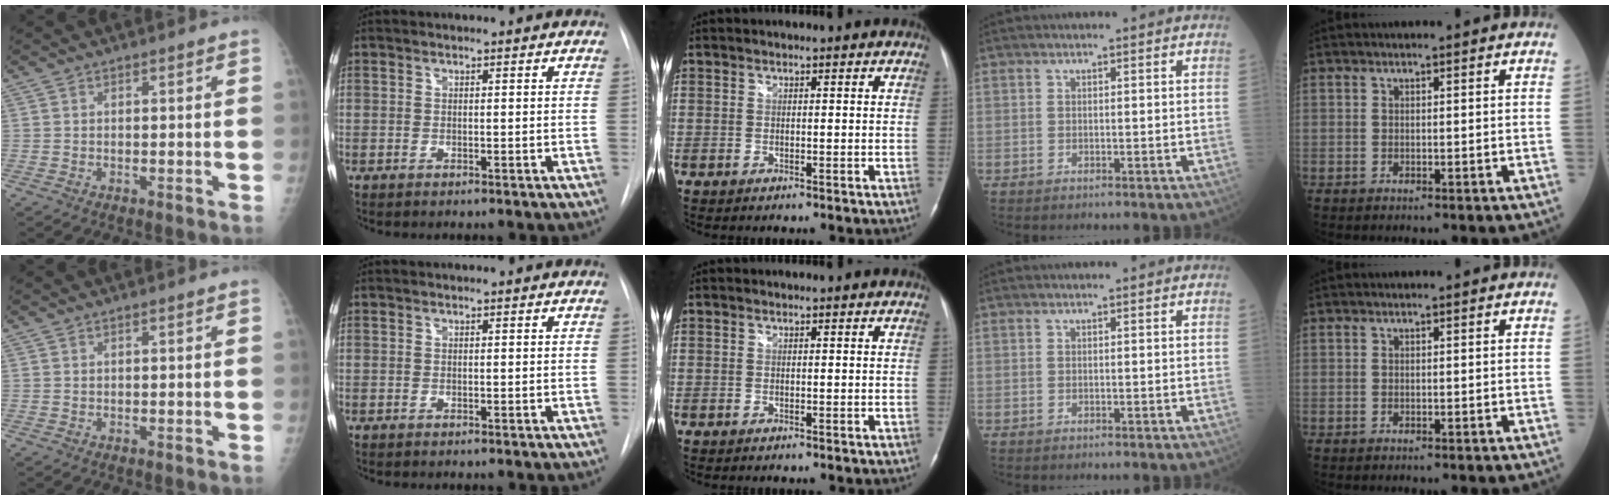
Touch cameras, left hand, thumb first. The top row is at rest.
{}